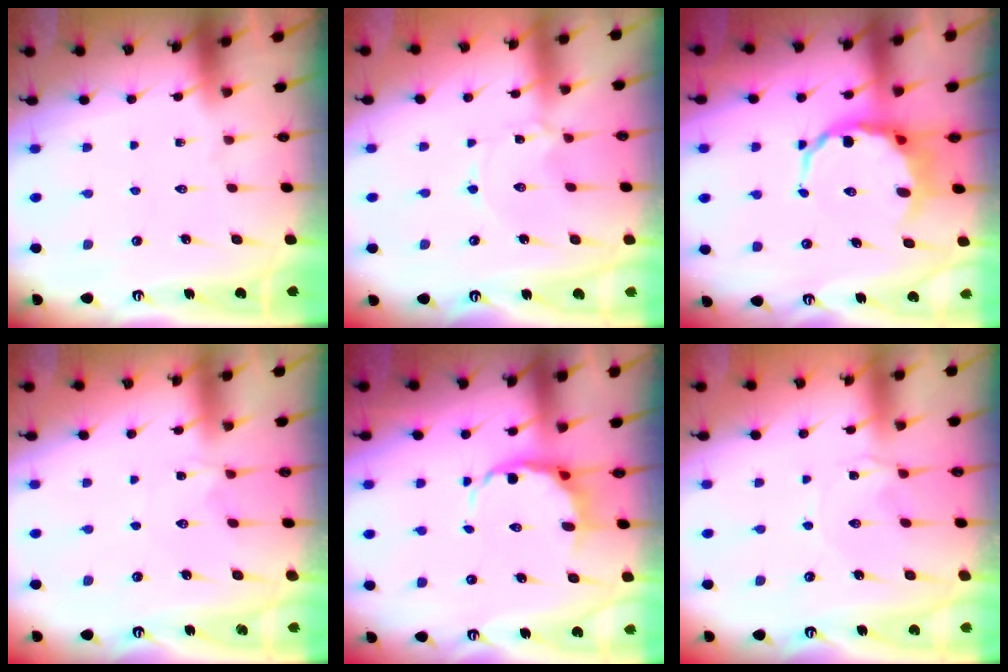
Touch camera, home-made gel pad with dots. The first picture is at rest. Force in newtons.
{"total": 0.0}
{"total": 8.3, "press": 7.9, "slide": 2.5}
{"total": 3.0, "press": 3.0, "slide": 0.5}
{"total": 5.9, "press": 5.4, "slide": 2.3}
{"total": 1.9, "press": 1.8, "slide": 0.4}